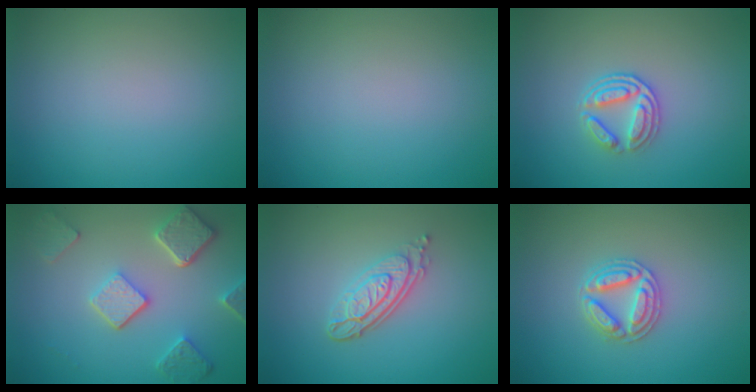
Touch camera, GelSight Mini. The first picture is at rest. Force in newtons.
{"total": 0.0}
{"total": 2.9, "press": 2.5, "slide": 1.6}
{"total": 5.1, "press": 4.0, "slide": 3.2}
{"total": 3.9, "press": 2.9, "slide": 2.6}
{"total": 2.9, "press": 2.9, "slide": 0.5}